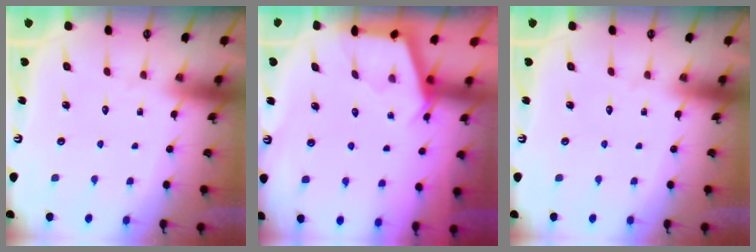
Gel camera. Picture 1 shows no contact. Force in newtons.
{"total": 2.8, "press": 2.7, "slide": 0.4}
{"total": 0.0}